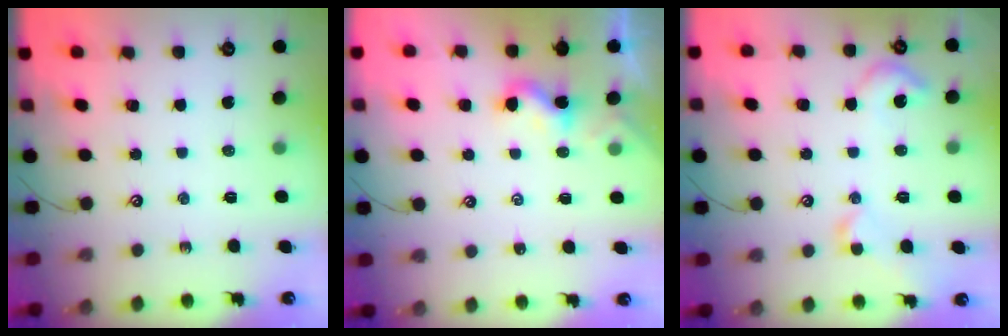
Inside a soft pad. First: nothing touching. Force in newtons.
{"total": 1.0, "press": 0.9, "slide": 0.5}
{"total": 5.8, "press": 5.8, "slide": 0.9}